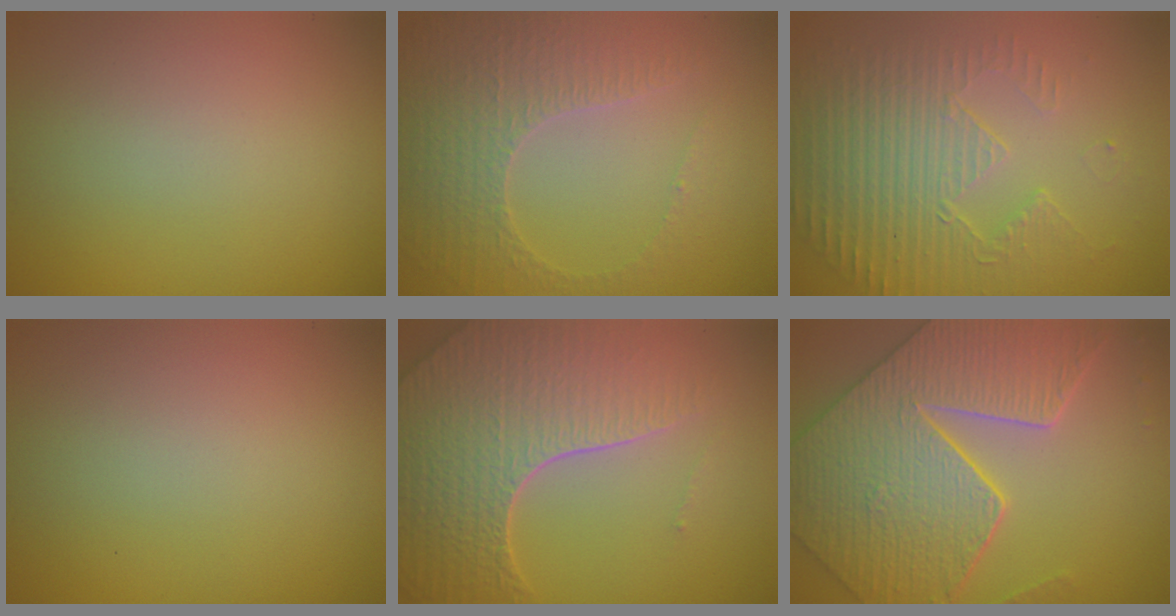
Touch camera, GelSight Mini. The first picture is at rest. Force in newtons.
{"total": 3.4, "press": 3.2, "slide": 1.1}
{"total": 4.2, "press": 3.6, "slide": 2.1}
{"total": 0.0}
{"total": 8.2, "press": 5.8, "slide": 5.8}
{"total": 8.2, "press": 6.8, "slide": 4.5}